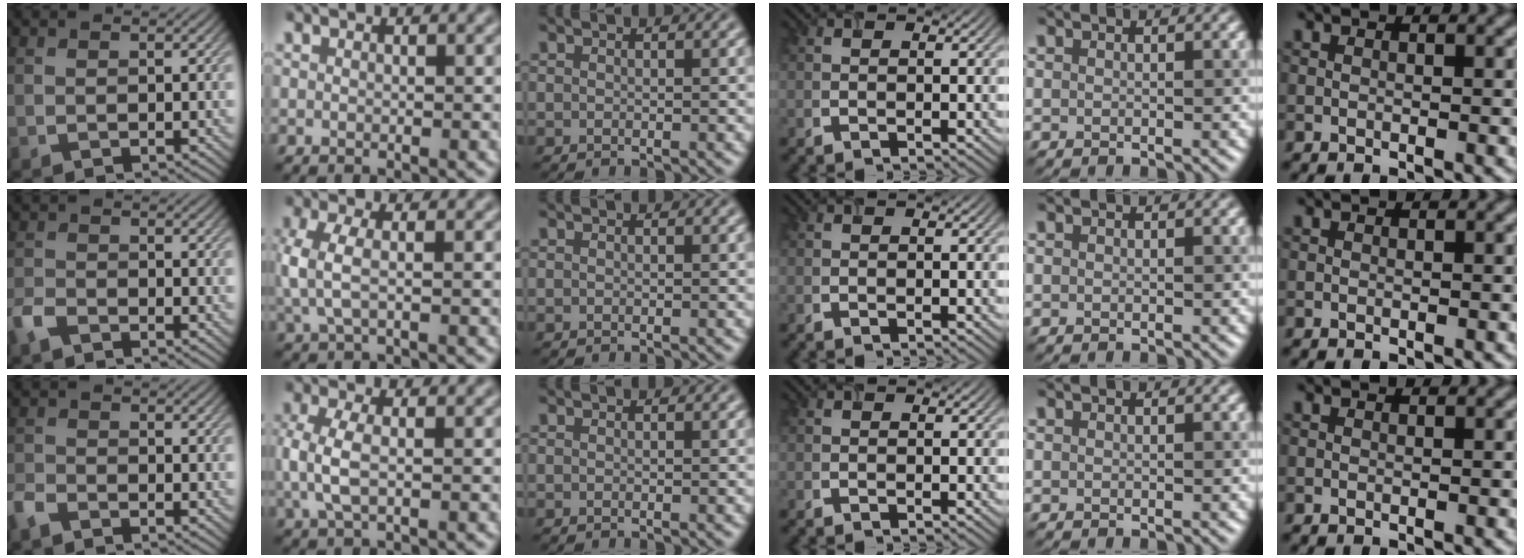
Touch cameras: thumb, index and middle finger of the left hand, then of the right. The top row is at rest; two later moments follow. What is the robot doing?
{"motion": "insert", "object": "airpods case & airpods"}